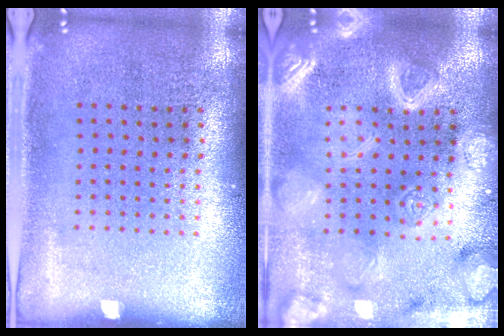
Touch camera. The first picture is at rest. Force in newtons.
{"total": 5.5, "press": 5.5, "slide": 0.7}